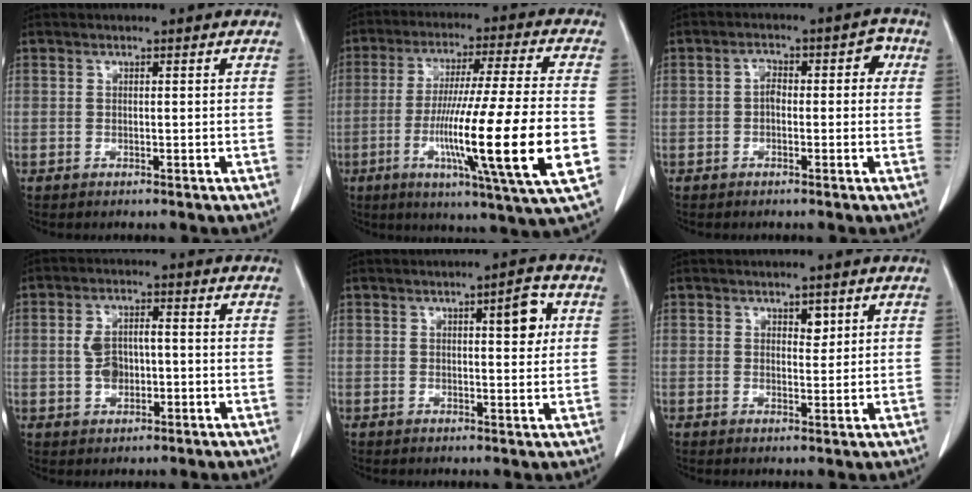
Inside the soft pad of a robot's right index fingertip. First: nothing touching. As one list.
[{"total": 19.9, "force": [-4.6, -1.0, 19.3], "torque": [-0.317, -0.025, -0.082]}, {"total": 4.6, "force": [0.1, 2.6, 3.8], "torque": [-0.047, 0.032, -0.001]}, {"total": 4.8, "force": [-0.5, 2.8, 3.9], "torque": [-0.077, 0.012, -0.008]}, {"total": 4.5, "force": [1.5, 1.2, 4.1], "torque": [-0.055, 0.002, 0.019]}, {"total": 1.9, "force": [1.0, 1.0, 1.2], "torque": [-0.014, -0.002, 0.017]}]